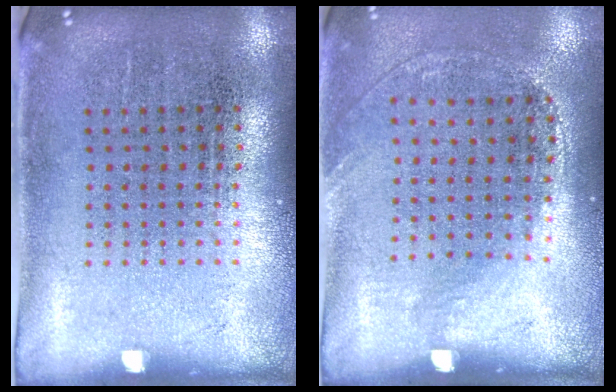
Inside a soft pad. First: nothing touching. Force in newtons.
{"total": 1.4, "press": 1.0, "slide": 1.0}